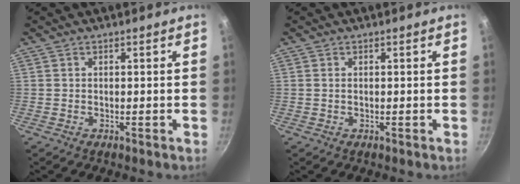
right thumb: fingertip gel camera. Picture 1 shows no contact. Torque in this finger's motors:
{"motor_torque": [-0.11, 0.13, -0.34, 0.15, 0.07]}